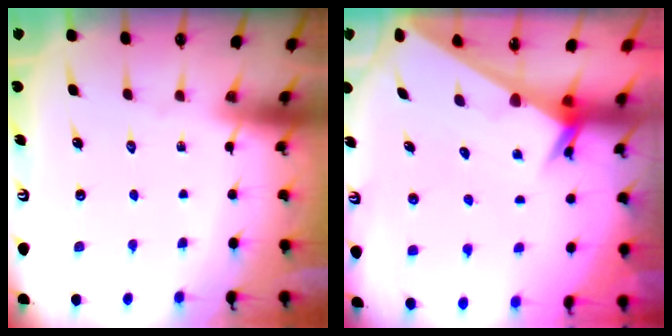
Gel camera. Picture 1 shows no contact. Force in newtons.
{"total": 2.1, "press": 2.1, "slide": 0.1}